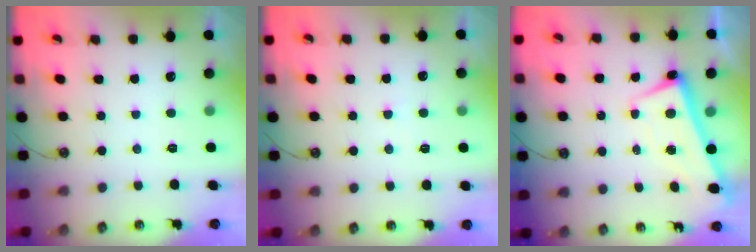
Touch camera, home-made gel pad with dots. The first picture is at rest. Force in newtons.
{"total": 2.9, "press": 2.9, "slide": 0.2}
{"total": 2.6, "press": 2.4, "slide": 0.8}